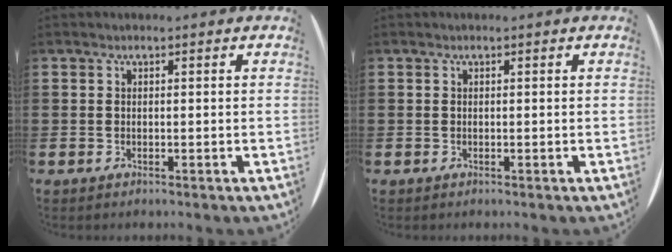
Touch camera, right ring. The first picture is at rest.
{"total": 0.0}